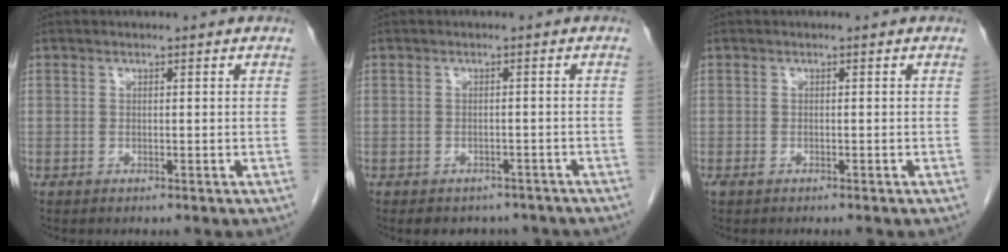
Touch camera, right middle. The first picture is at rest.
{"total": 6.6, "force": [-5.6, 3.2, 1.4], "torque": [-0.007, 0.007, -0.060]}
{"total": 0.9, "force": [-0.7, 0.3, 0.6], "torque": [-0.012, -0.002, -0.009]}